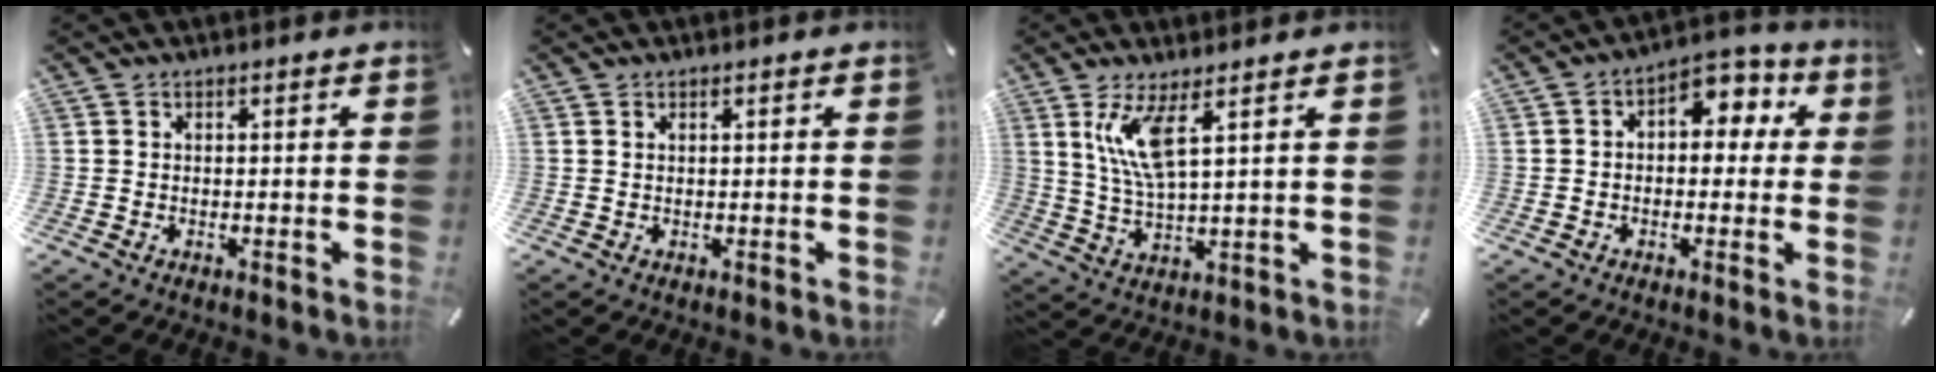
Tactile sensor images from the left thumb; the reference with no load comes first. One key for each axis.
{"total": 0.5, "fx": 0.2, "fy": 0.1, "fz": 0.5, "tx": -0.008, "ty": 0.000, "tz": 0.004}
{"total": 9.4, "fx": 4.3, "fy": 2.4, "fz": 8.0, "tx": -0.162, "ty": -0.004, "tz": 0.073}
{"total": 6.3, "fx": 1.7, "fy": 4.6, "fz": 3.9, "tx": -0.045, "ty": -0.015, "tz": 0.021}